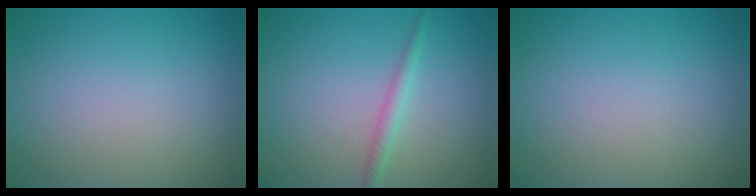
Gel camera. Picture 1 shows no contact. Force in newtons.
{"total": 1.6, "press": 1.6, "slide": 0.1}
{"total": 0.0}